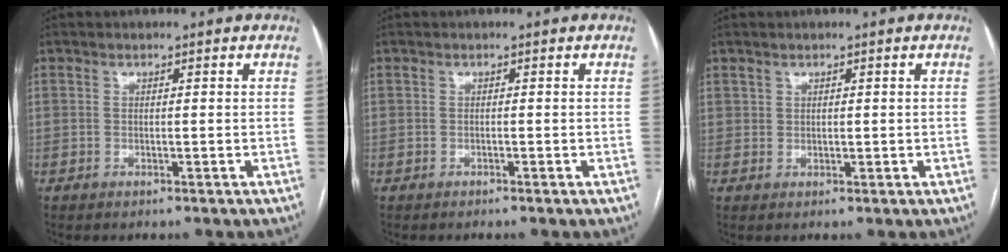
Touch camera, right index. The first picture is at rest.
{"total": 0.0}
{"total": 1.2, "force": [0.7, 0.9, 0.3], "torque": [0.002, -0.001, 0.011]}